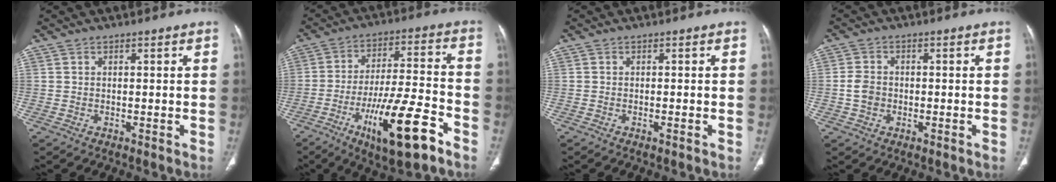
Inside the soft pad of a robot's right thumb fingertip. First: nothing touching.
{"total": 17.8, "force": [-9.0, 4.3, 14.7], "torque": [-0.254, 0.043, -0.141]}
{"total": 0.7, "force": [-0.4, 0.0, 0.6], "torque": [-0.013, 0.000, -0.006]}
{"total": 3.6, "force": [-0.7, 2.9, 2.0], "torque": [-0.034, 0.011, -0.015]}